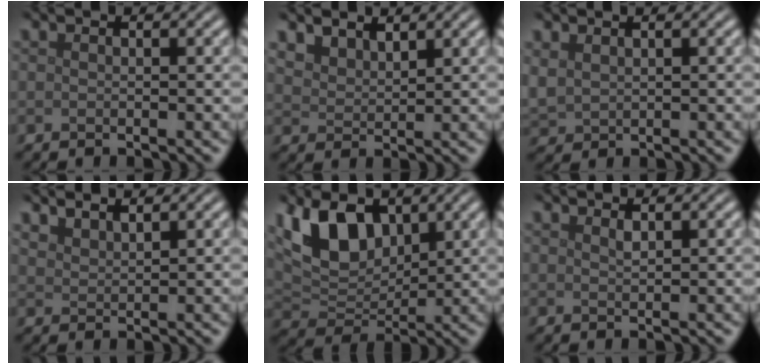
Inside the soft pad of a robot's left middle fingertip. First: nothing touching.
{"total": 2.8, "force": [2.2, 1.2, 1.1], "torque": [-0.032, -0.007, 0.052]}
{"total": 1.6, "force": [0.9, 1.1, 0.7], "torque": [-0.024, 0.000, 0.026]}
{"total": 1.6, "force": [1.5, 0.3, 0.5], "torque": [-0.012, 0.001, 0.030]}
{"total": 7.4, "force": [3.4, 4.5, 4.8], "torque": [-0.103, -0.003, 0.060]}
{"total": 0.7, "force": [0.5, 0.2, 0.4], "torque": [-0.009, -0.002, 0.011]}